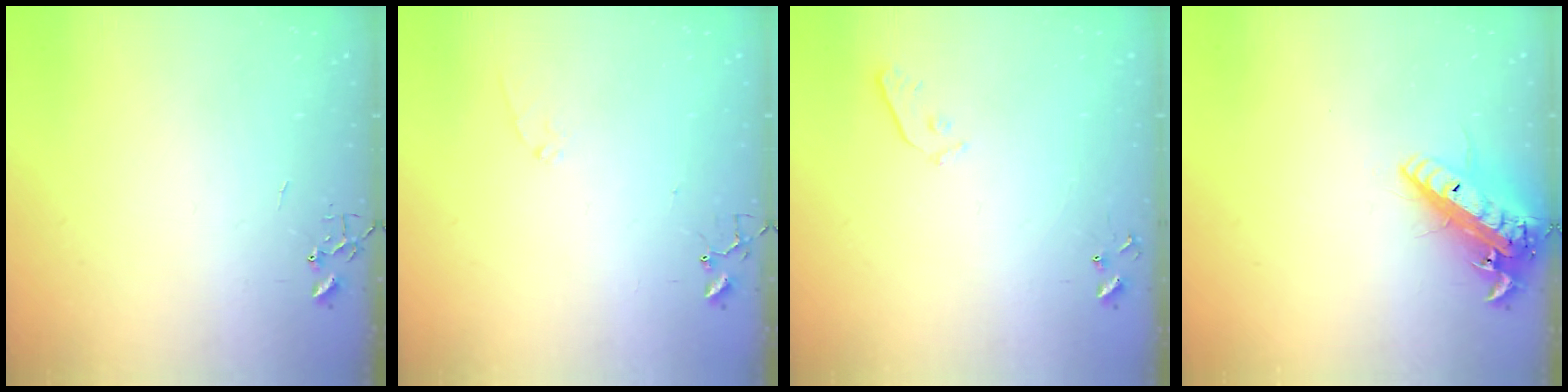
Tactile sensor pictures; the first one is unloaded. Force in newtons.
{"total": 6.8, "press": 6.8, "slide": 0.7}
{"total": 4.9, "press": 4.9, "slide": 0.5}
{"total": 17.1, "press": 16.8, "slide": 3.3}